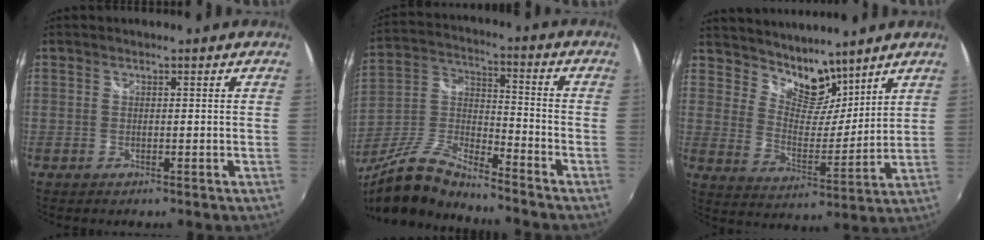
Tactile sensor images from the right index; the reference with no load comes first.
{"total": 13.2, "force": [-10.7, 2.3, 7.3], "torque": [-0.164, -0.008, -0.212]}
{"total": 9.6, "force": [7.9, 4.4, 3.2], "torque": [-0.048, -0.002, 0.144]}